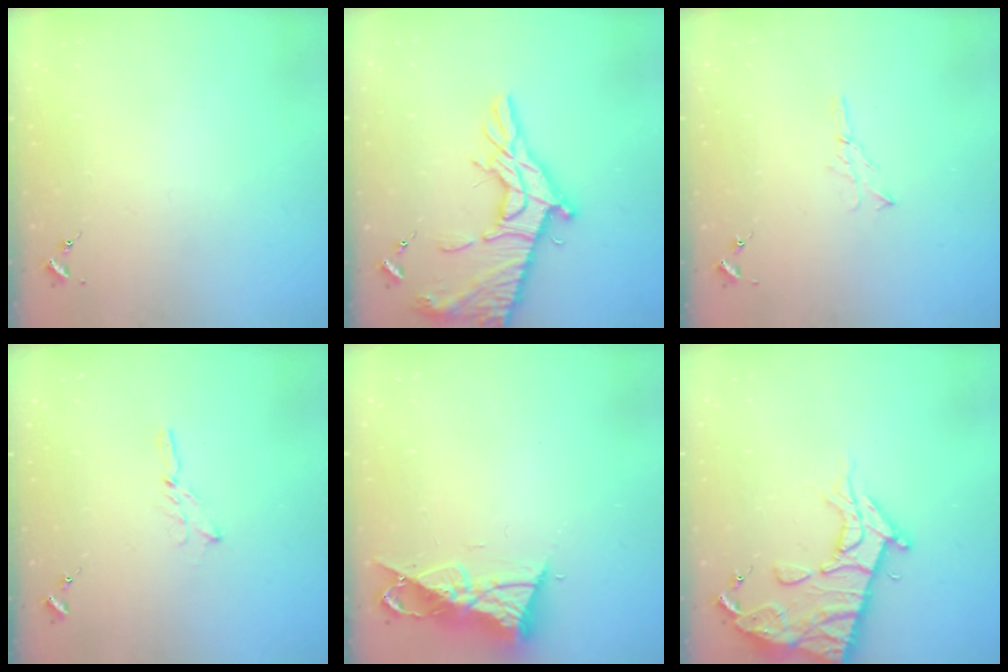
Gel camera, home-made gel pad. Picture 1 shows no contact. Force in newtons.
{"total": 21.7, "press": 21.7, "slide": 1.9}
{"total": 3.9, "press": 3.9, "slide": 0.4}
{"total": 4.0, "press": 4.0, "slide": 0.2}
{"total": 11.5, "press": 11.5, "slide": 0.7}
{"total": 14.8, "press": 14.7, "slide": 1.4}